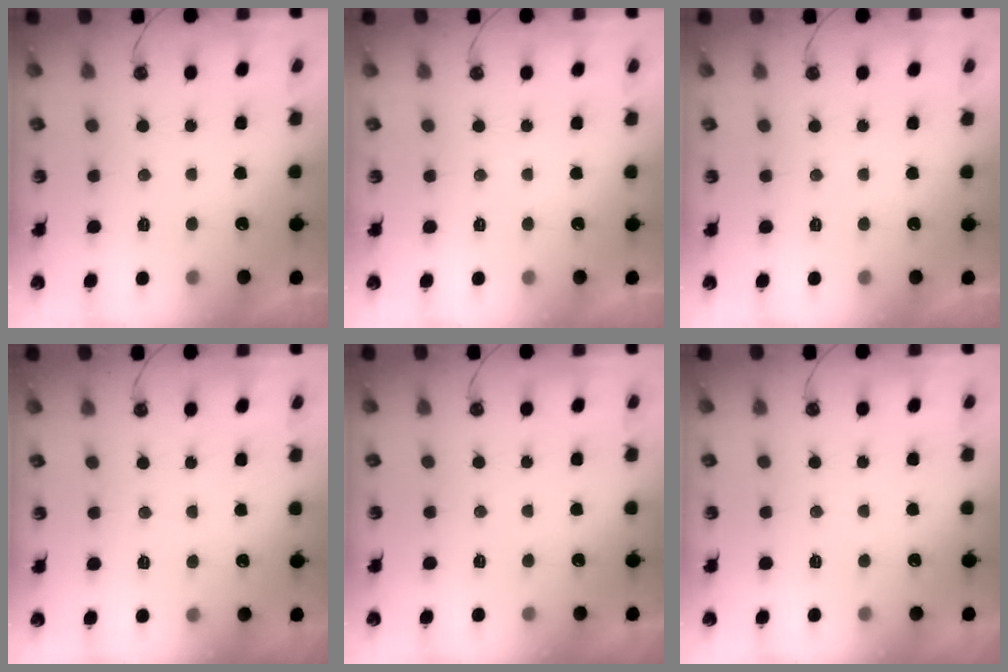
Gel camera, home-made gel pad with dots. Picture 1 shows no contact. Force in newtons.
{"total": 0.0}
{"total": 0.0}
{"total": 4.2, "press": 4.1, "slide": 0.7}
{"total": 2.5, "press": 2.5, "slide": 0.4}
{"total": 2.9, "press": 2.9, "slide": 0.5}